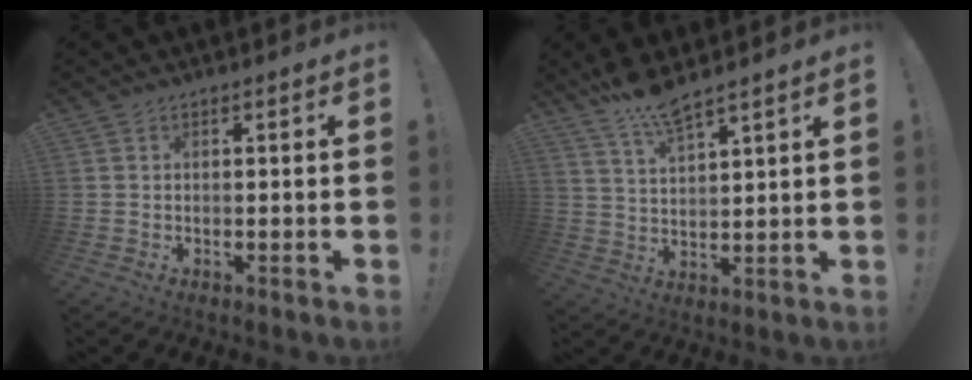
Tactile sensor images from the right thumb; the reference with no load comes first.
{"total": 8.0, "force": [6.8, 1.0, 4.1], "torque": [-0.082, -0.036, 0.122]}